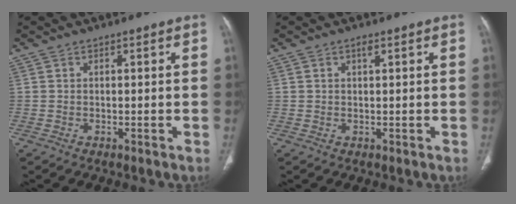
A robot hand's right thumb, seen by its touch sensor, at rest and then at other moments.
{"total": 1.1, "force": [0.6, 0.4, 0.9], "torque": [-0.015, 0.000, 0.011]}